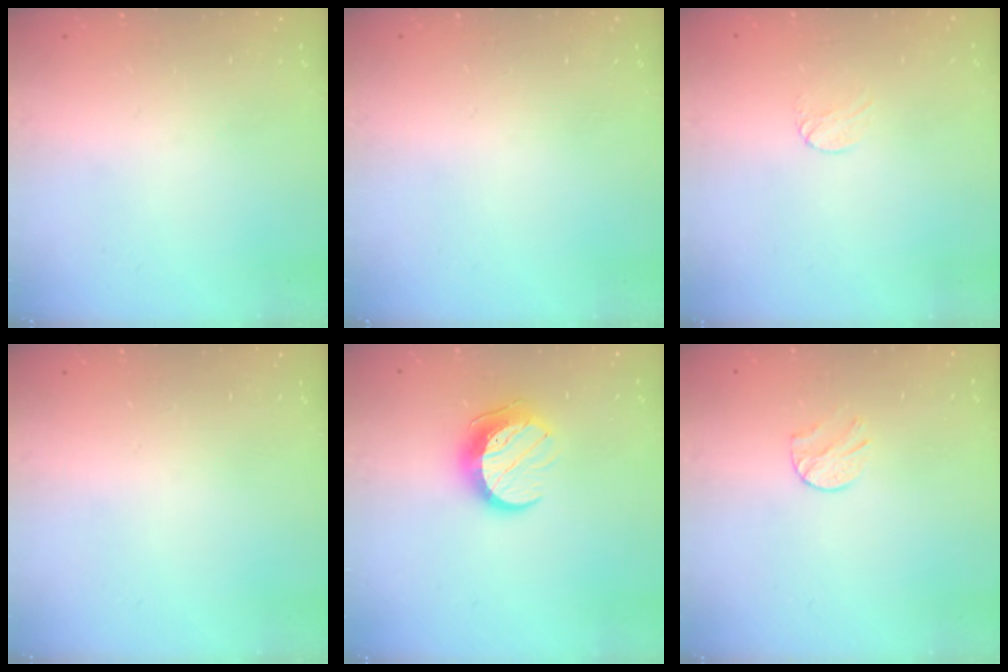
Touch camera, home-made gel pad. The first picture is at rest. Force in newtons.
{"total": 0.0}
{"total": 3.2, "press": 3.2, "slide": 0.3}
{"total": 0.0}
{"total": 10.7, "press": 10.7, "slide": 0.5}
{"total": 5.9, "press": 5.9, "slide": 0.6}